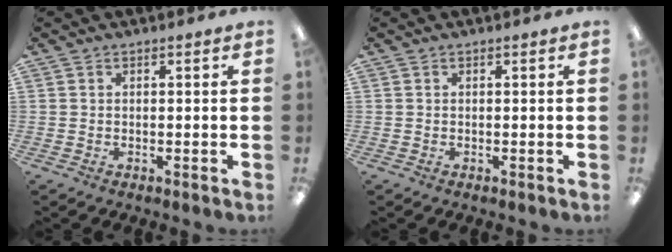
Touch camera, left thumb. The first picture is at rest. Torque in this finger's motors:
{"motor_torque": [0.00, 0.00, 0.03, -0.03, 0.00]}